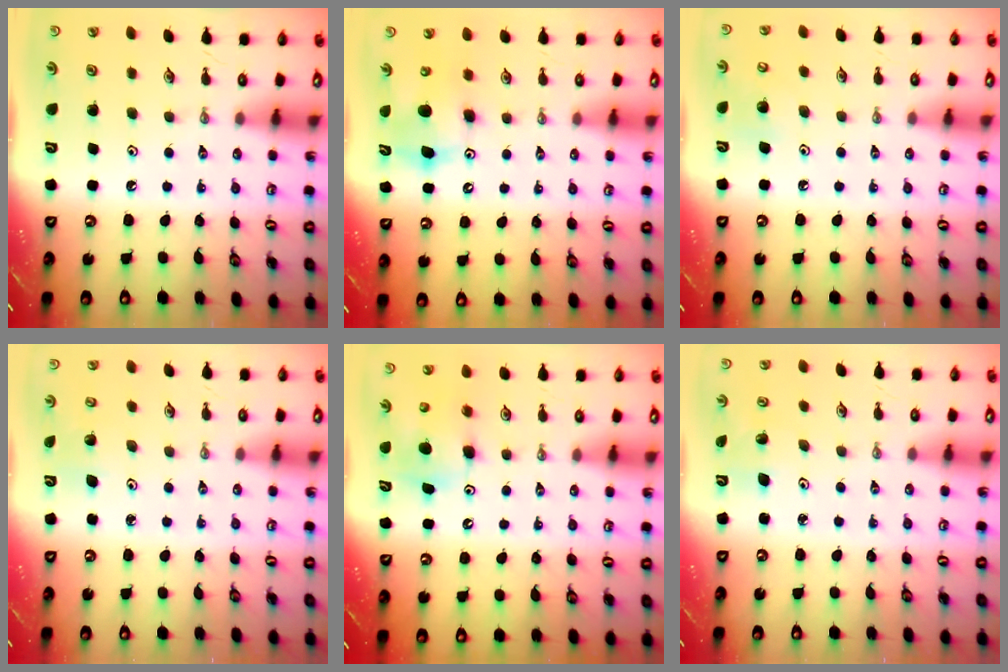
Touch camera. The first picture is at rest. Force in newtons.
{"total": 10.9, "press": 10.8, "slide": 1.5}
{"total": 7.1, "press": 7.1, "slide": 0.9}
{"total": 2.9, "press": 2.8, "slide": 0.8}
{"total": 7.0, "press": 6.9, "slide": 1.4}
{"total": 2.1, "press": 2.1, "slide": 0.2}